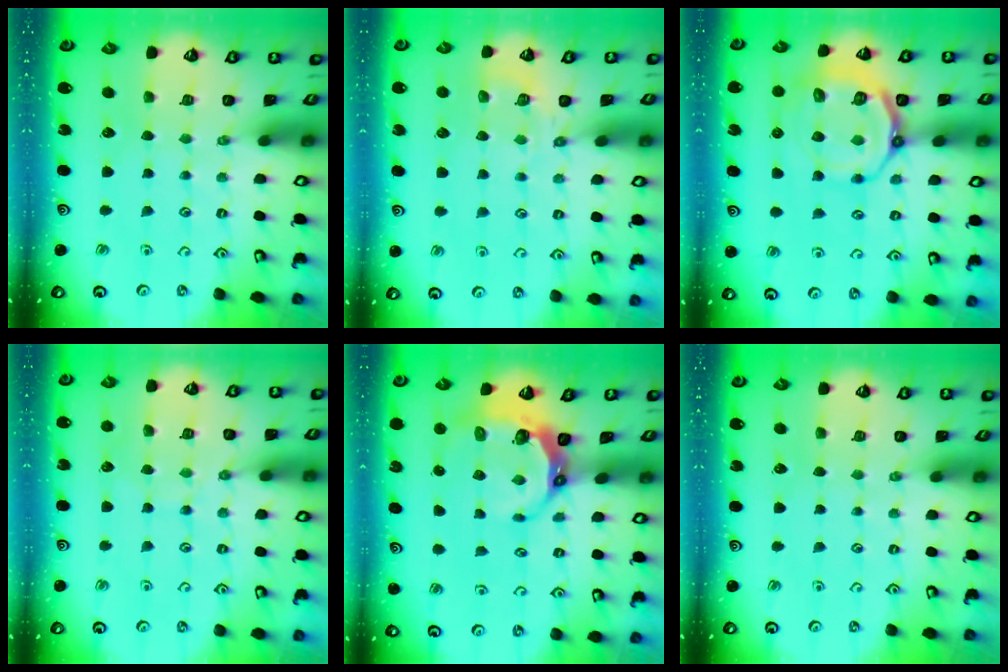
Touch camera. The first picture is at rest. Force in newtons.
{"total": 5.0, "press": 4.6, "slide": 1.9}
{"total": 13.3, "press": 13.0, "slide": 2.9}
{"total": 6.8, "press": 6.8, "slide": 0.6}
{"total": 7.8, "press": 6.7, "slide": 3.9}
{"total": 0.0}